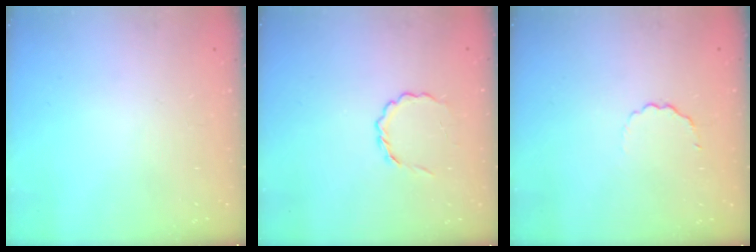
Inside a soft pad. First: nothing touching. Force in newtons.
{"total": 4.2, "press": 4.0, "slide": 1.3}
{"total": 2.6, "press": 2.5, "slide": 0.8}